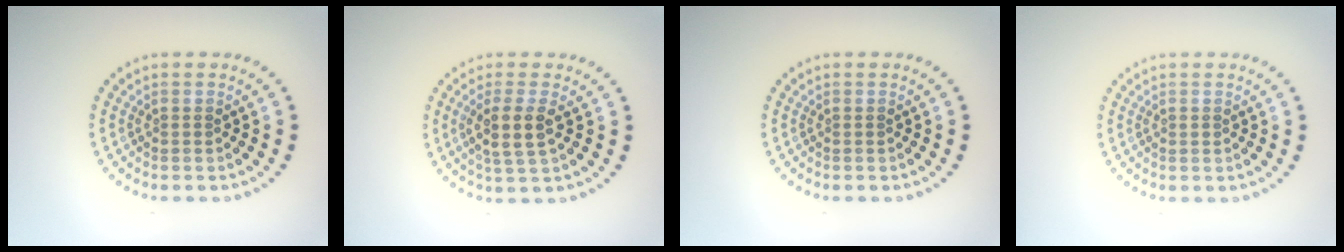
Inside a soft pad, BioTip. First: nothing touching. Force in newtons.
{"total": 2.9, "press": 2.5, "slide": 1.4}
{"total": 0.0}
{"total": 0.5, "press": 0.5, "slide": 0.2}